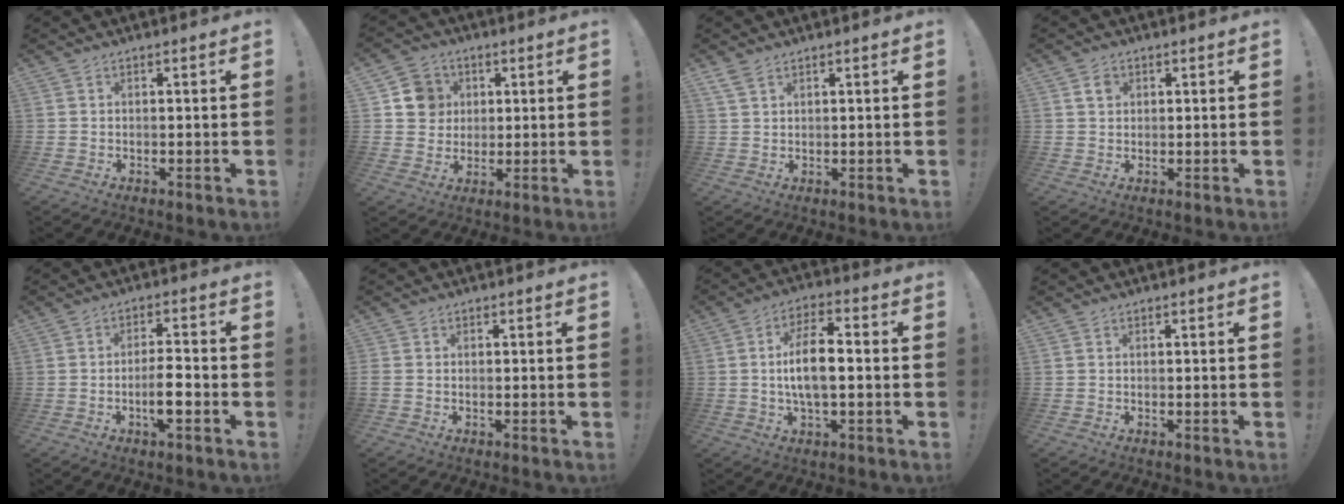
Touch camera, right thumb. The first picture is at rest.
{"total": 9.1, "force": [2.7, 8.4, 1.9], "torque": [-0.015, -0.014, 0.057]}
{"total": 3.1, "force": [2.2, 1.4, 1.7], "torque": [-0.035, -0.006, 0.042]}
{"total": 3.0, "force": [1.3, 2.4, 1.3], "torque": [-0.020, 0.001, 0.023]}
{"total": 6.9, "force": [-2.7, 2.2, 6.0], "torque": [-0.104, 0.007, -0.048]}
{"total": 0.8, "force": [-0.3, 0.5, 0.5], "torque": [-0.015, 0.004, -0.003]}
{"total": 10.6, "force": [-0.7, 4.5, 9.6], "torque": [-0.177, 0.007, -0.015]}
{"total": 0.0}